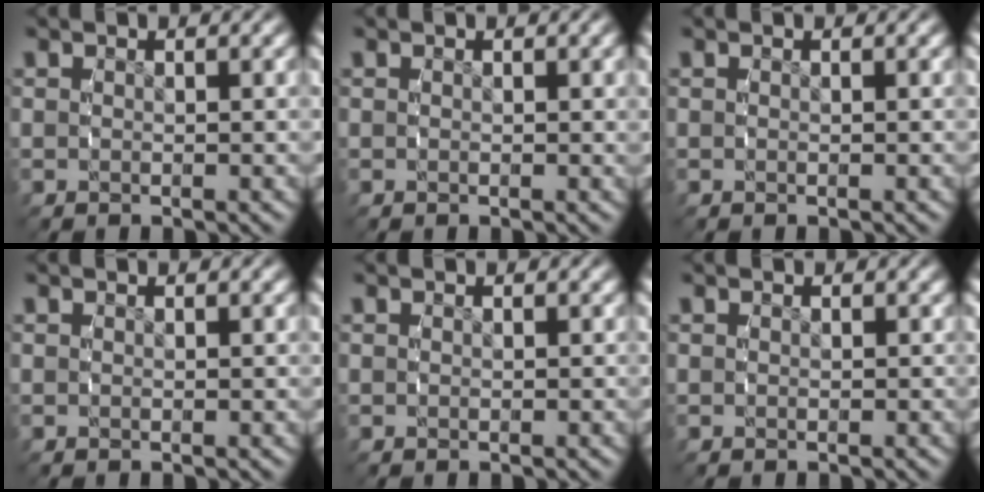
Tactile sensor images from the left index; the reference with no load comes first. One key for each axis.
{"total": 0.0}
{"total": 0.0}
{"total": 0.0}
{"total": 0.0}
{"total": 0.0}